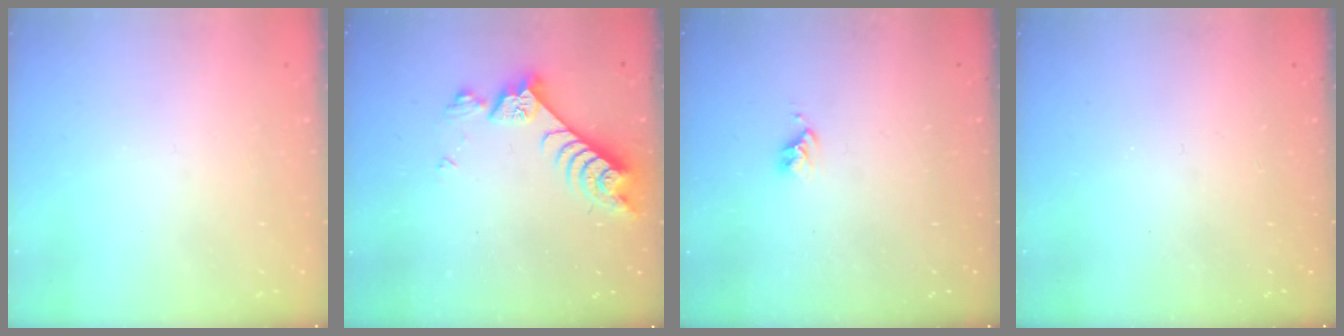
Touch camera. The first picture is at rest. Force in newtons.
{"total": 7.5, "press": 7.4, "slide": 0.9}
{"total": 2.7, "press": 2.7, "slide": 0.4}
{"total": 0.0}